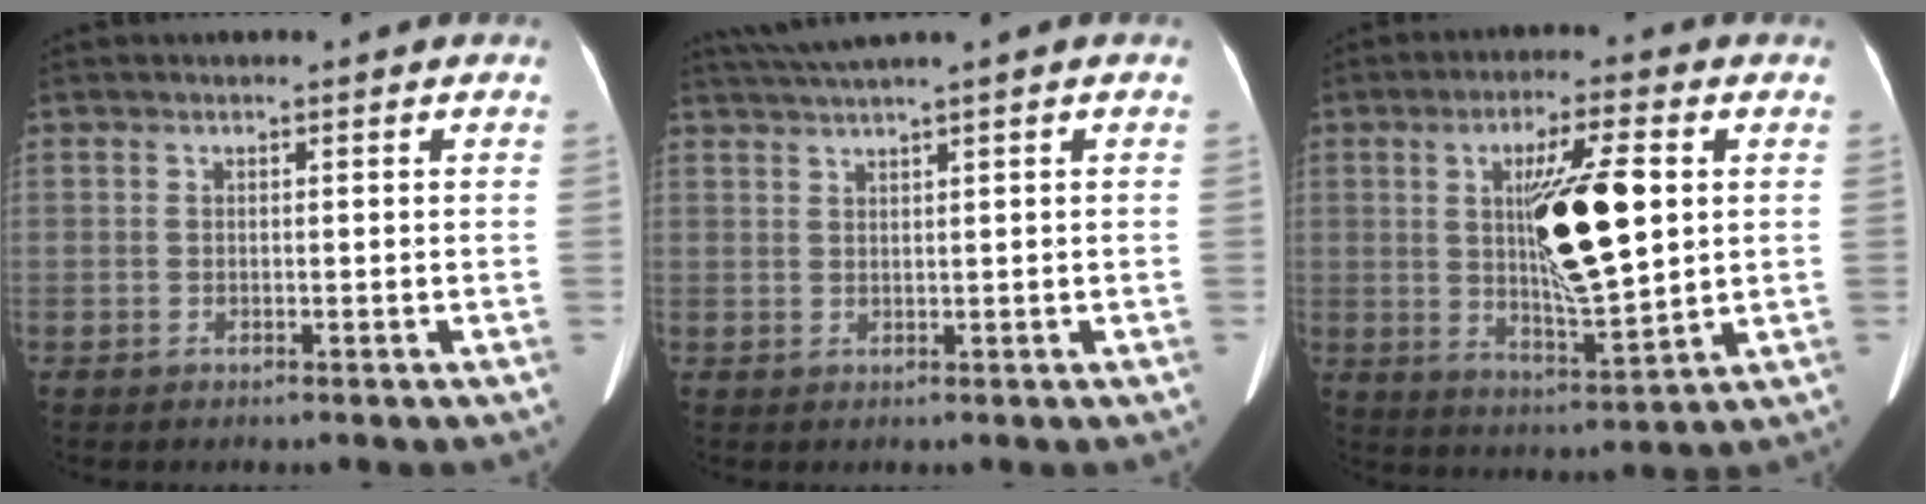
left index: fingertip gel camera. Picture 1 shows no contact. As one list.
[{"total": 3.6, "force": [2.7, -1.1, 2.1], "torque": [-0.048, 0.015, 0.058]}, {"total": 13.4, "force": [2.2, 2.3, 13.1], "torque": [-0.229, 0.001, 0.038]}]